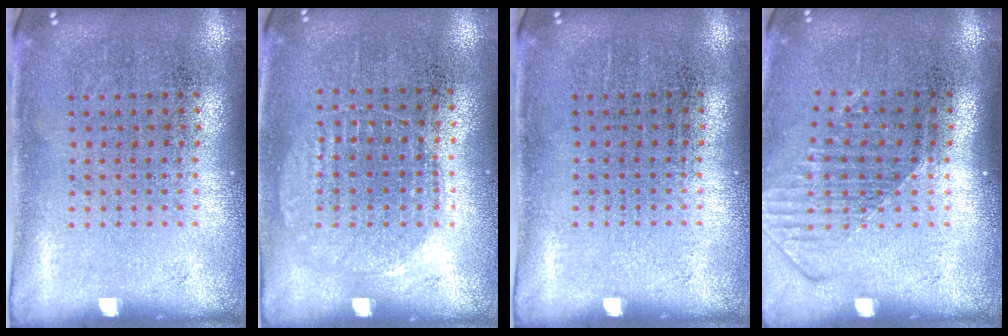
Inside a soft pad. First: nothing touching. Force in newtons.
{"total": 0.9, "press": 0.9, "slide": 0.2}
{"total": 0.0}
{"total": 1.6, "press": 1.2, "slide": 1.1}